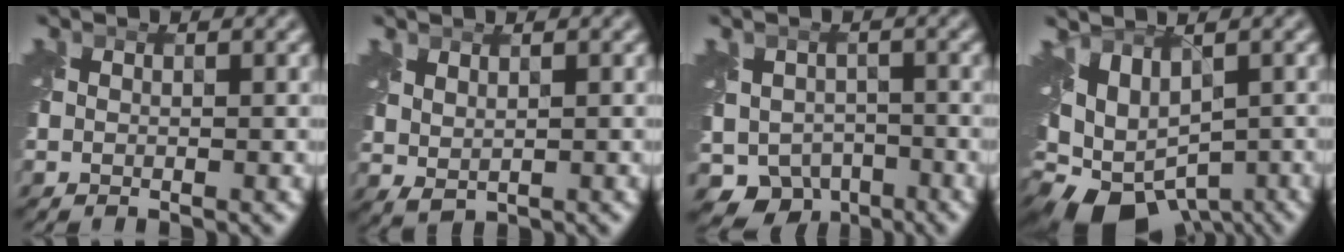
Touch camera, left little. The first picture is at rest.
{"total": 1.6, "force": [0.9, 0.8, 1.0], "torque": [-0.024, -0.003, 0.024]}
{"total": 7.2, "force": [-3.6, 5.9, 2.1], "torque": [-0.029, -0.020, -0.058]}
{"total": 10.0, "force": [-4.5, 6.2, 6.5], "torque": [-0.114, -0.027, -0.040]}